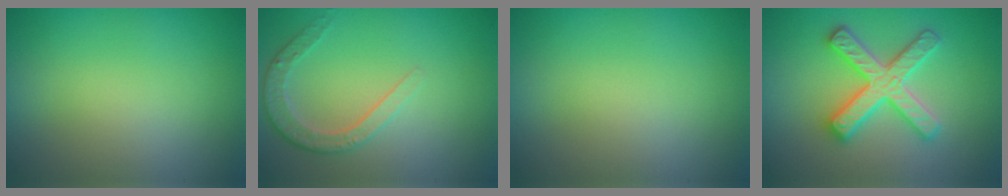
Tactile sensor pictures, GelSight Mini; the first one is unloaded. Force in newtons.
{"total": 2.6, "press": 2.5, "slide": 1.0}
{"total": 0.0}
{"total": 5.0, "press": 4.9, "slide": 0.9}